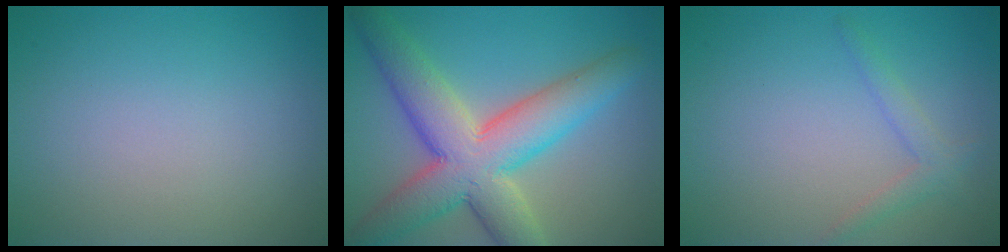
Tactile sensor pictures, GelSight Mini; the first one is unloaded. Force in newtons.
{"total": 9.7, "press": 9.7, "slide": 0.3}
{"total": 1.8, "press": 1.8, "slide": 0.1}